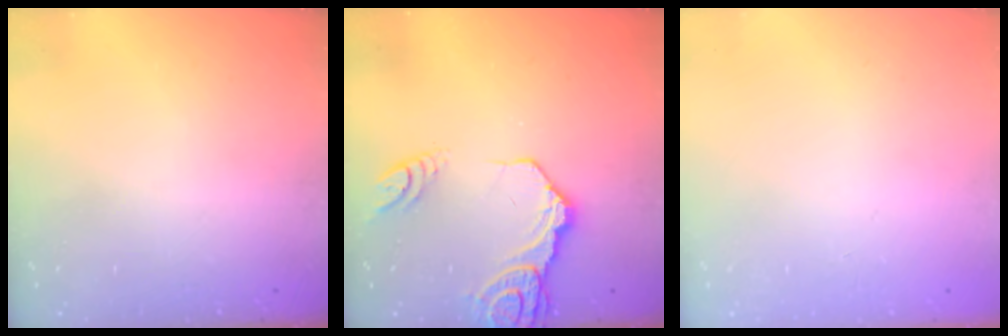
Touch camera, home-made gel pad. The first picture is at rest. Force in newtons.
{"total": 15.1, "press": 15.0, "slide": 1.8}
{"total": 0.0}